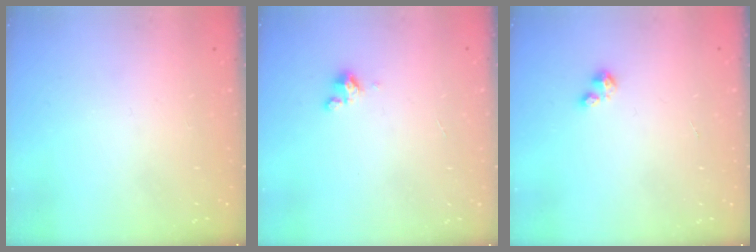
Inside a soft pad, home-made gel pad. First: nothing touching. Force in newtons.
{"total": 1.8, "press": 1.7, "slide": 0.4}
{"total": 2.1, "press": 2.0, "slide": 0.5}